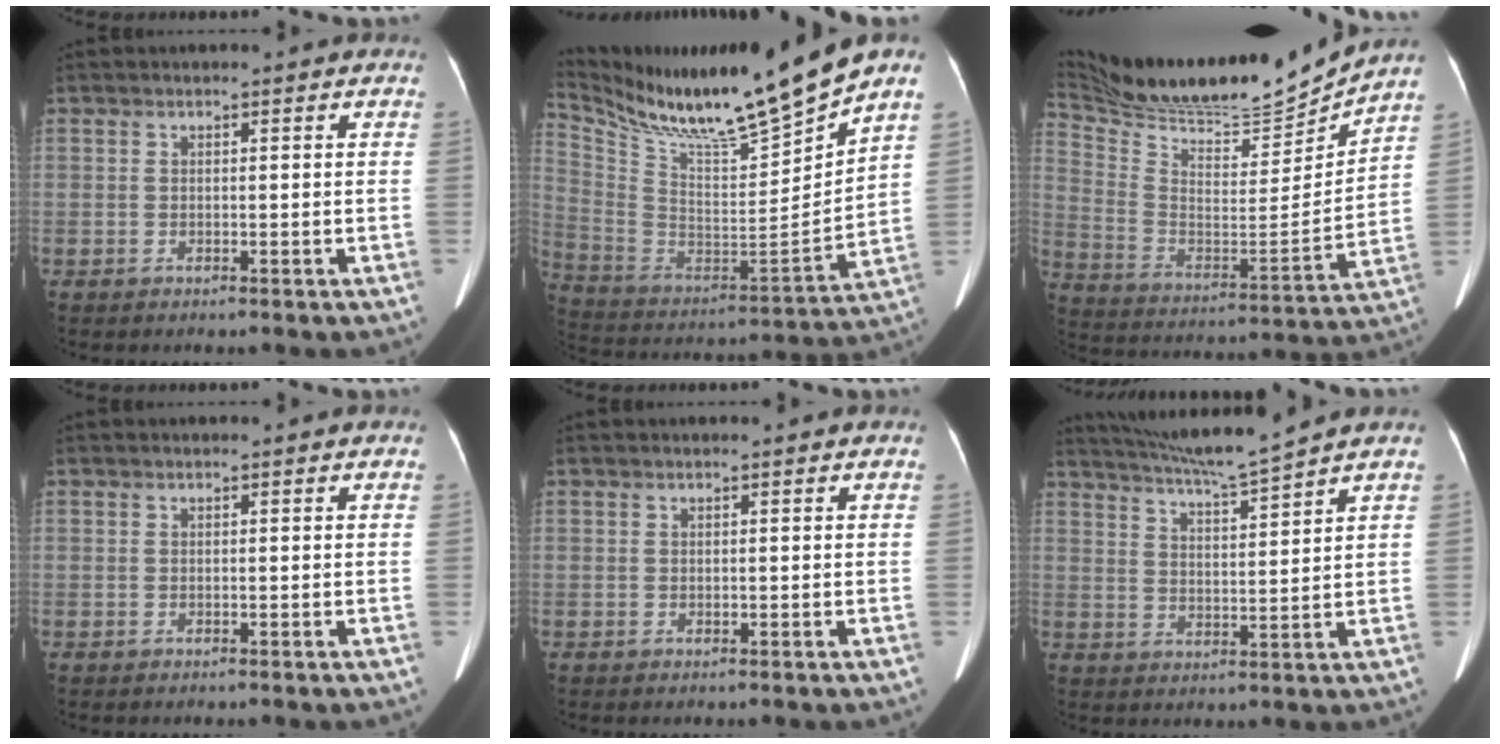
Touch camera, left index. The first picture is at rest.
{"total": 20.6, "force": [17.6, -0.5, 10.6], "torque": [-0.208, -0.038, 0.318]}
{"total": 23.0, "force": [21.5, 1.7, 7.7], "torque": [-0.158, -0.039, 0.352]}
{"total": 0.0}
{"total": 0.6, "force": [0.5, 0.3, 0.3], "torque": [-0.008, 0.005, 0.008]}
{"total": 9.0, "force": [8.2, -1.8, 3.2], "torque": [-0.061, -0.005, 0.145]}